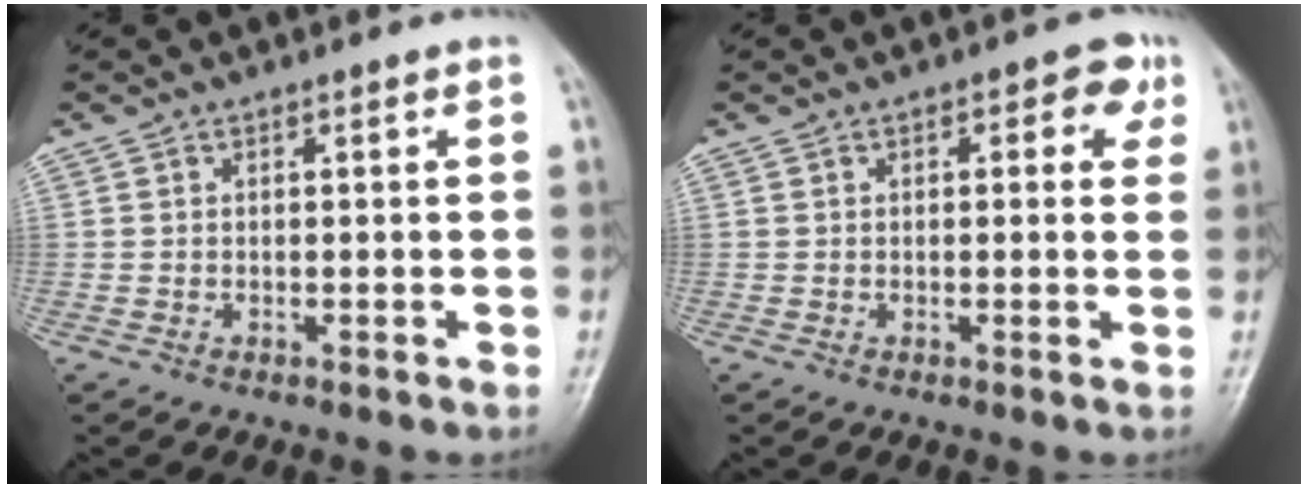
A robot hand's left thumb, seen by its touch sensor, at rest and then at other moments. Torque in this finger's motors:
{"motor_torque": [-0.03, 0.25, -0.26, -0.08, 0.09]}